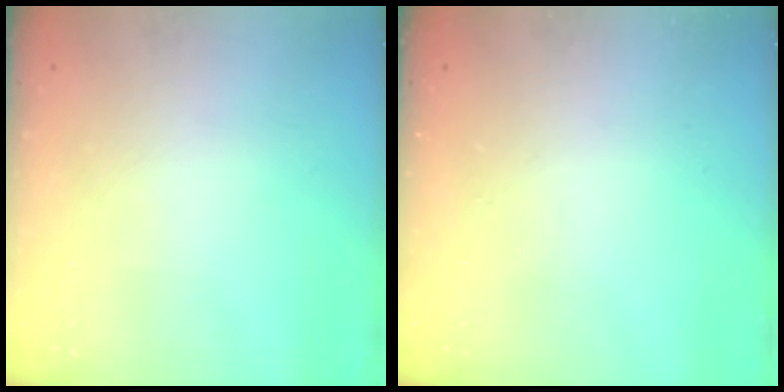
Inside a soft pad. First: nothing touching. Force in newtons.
{"total": 0.0}